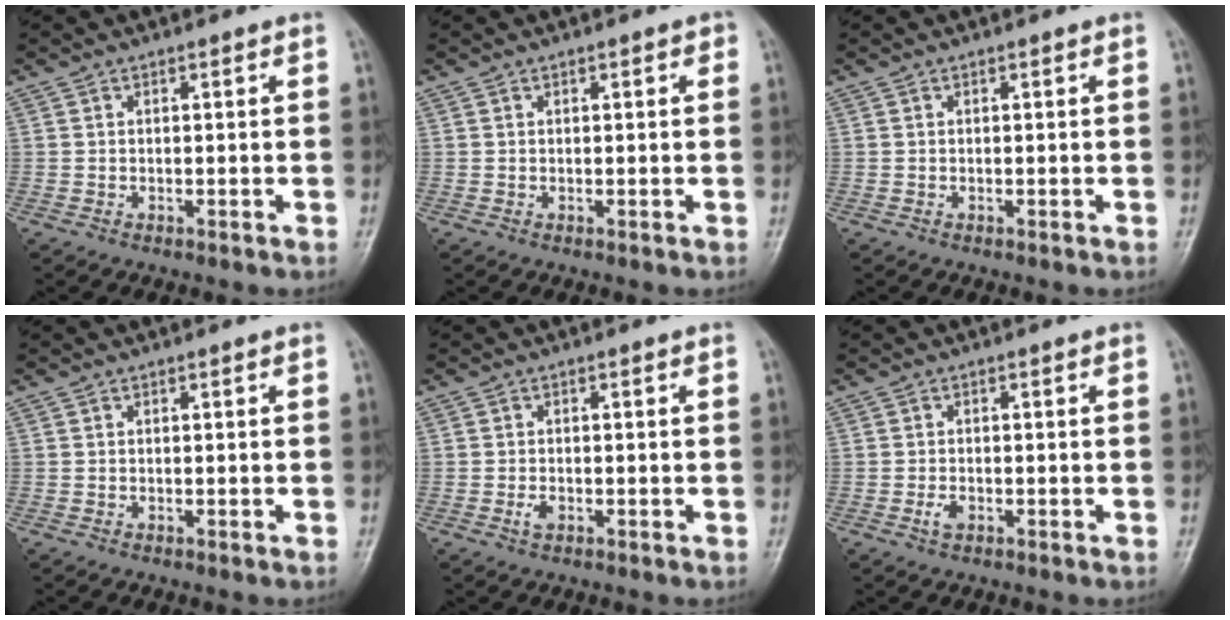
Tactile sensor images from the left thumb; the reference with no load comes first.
{"total": 1.1, "force": [0.4, 0.6, 0.8], "torque": [-0.008, 0.001, 0.005]}
{"total": 0.0}
{"total": 0.0}
{"total": 1.4, "force": [-0.8, 0.8, 0.9], "torque": [-0.019, 0.000, -0.015]}
{"total": 1.7, "force": [-0.9, 1.0, 1.0], "torque": [-0.022, 0.002, -0.018]}